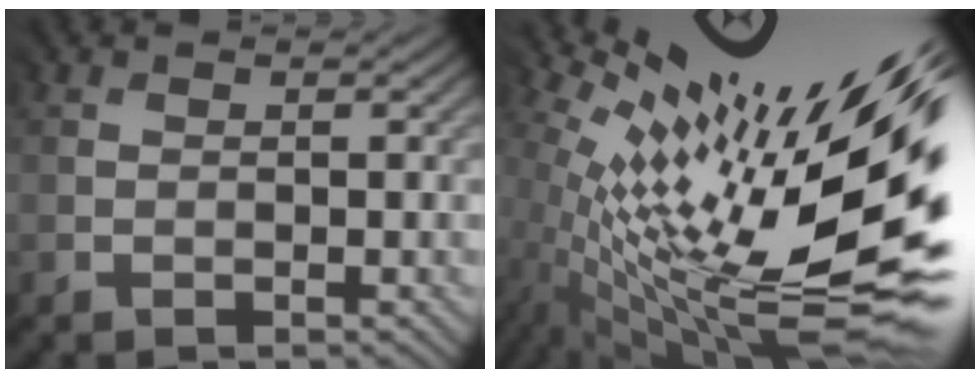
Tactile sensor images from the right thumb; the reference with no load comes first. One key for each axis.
{"total": 18.6, "fx": 2.0, "fy": 5.3, "fz": 17.7, "tx": -0.296, "ty": -0.028, "tz": 0.041}